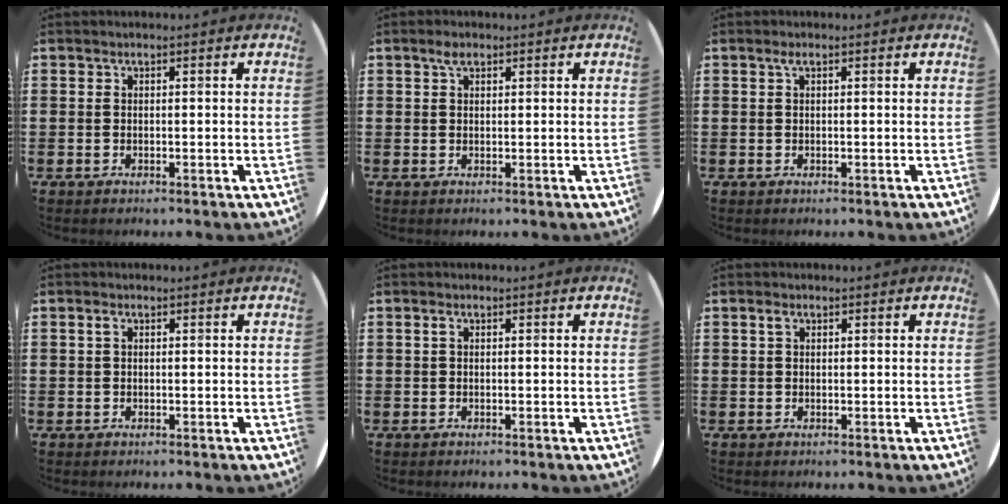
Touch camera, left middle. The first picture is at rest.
{"total": 1.6, "force": [1.0, 0.7, 1.0], "torque": [-0.015, 0.003, 0.016]}
{"total": 0.7, "force": [0.3, 0.1, 0.6], "torque": [-0.013, 0.002, 0.006]}
{"total": 0.9, "force": [0.3, 0.6, 0.6], "torque": [-0.014, 0.005, 0.006]}
{"total": 0.7, "force": [0.2, 0.5, 0.5], "torque": [-0.012, 0.003, 0.004]}
{"total": 1.2, "force": [0.5, 0.8, 0.7], "torque": [-0.009, 0.003, 0.007]}